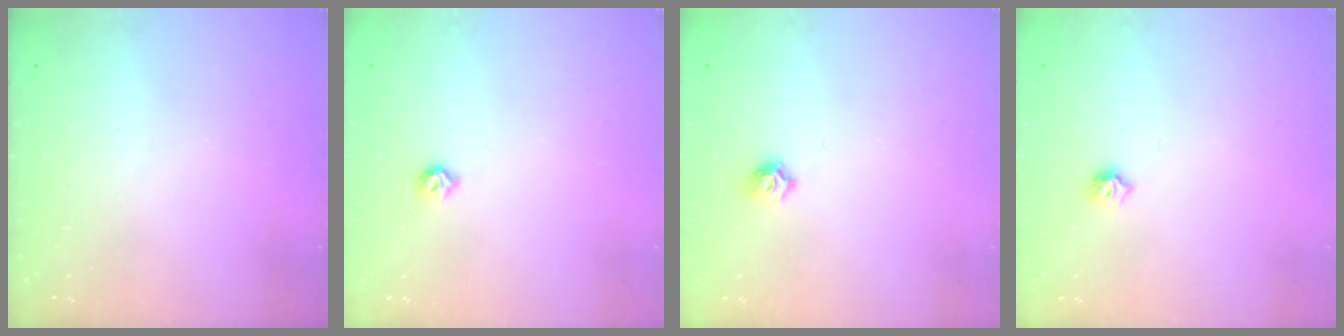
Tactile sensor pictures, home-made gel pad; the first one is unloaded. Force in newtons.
{"total": 4.5, "press": 4.5, "slide": 0.7}
{"total": 5.3, "press": 5.3, "slide": 0.9}
{"total": 4.8, "press": 4.7, "slide": 1.0}